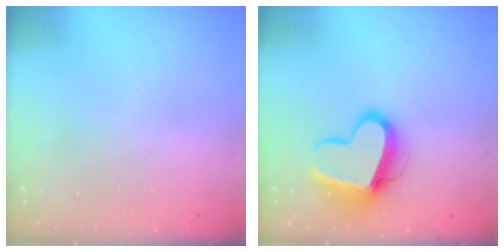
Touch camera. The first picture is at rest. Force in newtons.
{"total": 13.3, "press": 13.2, "slide": 1.3}